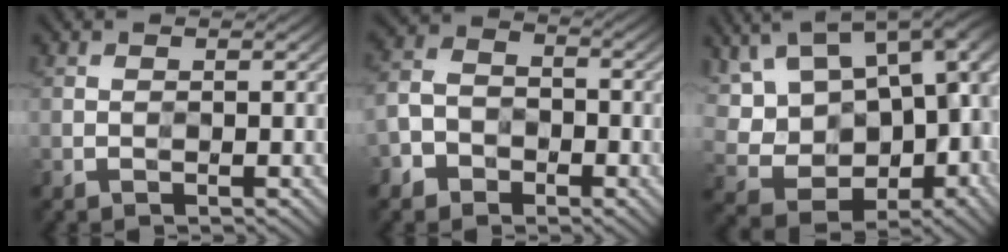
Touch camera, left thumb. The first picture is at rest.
{"total": 5.0, "force": [-2.8, 3.7, 1.7], "torque": [-0.039, 0.002, -0.068]}
{"total": 17.2, "force": [2.8, 11.2, 12.8], "torque": [-0.232, 0.009, 0.087]}